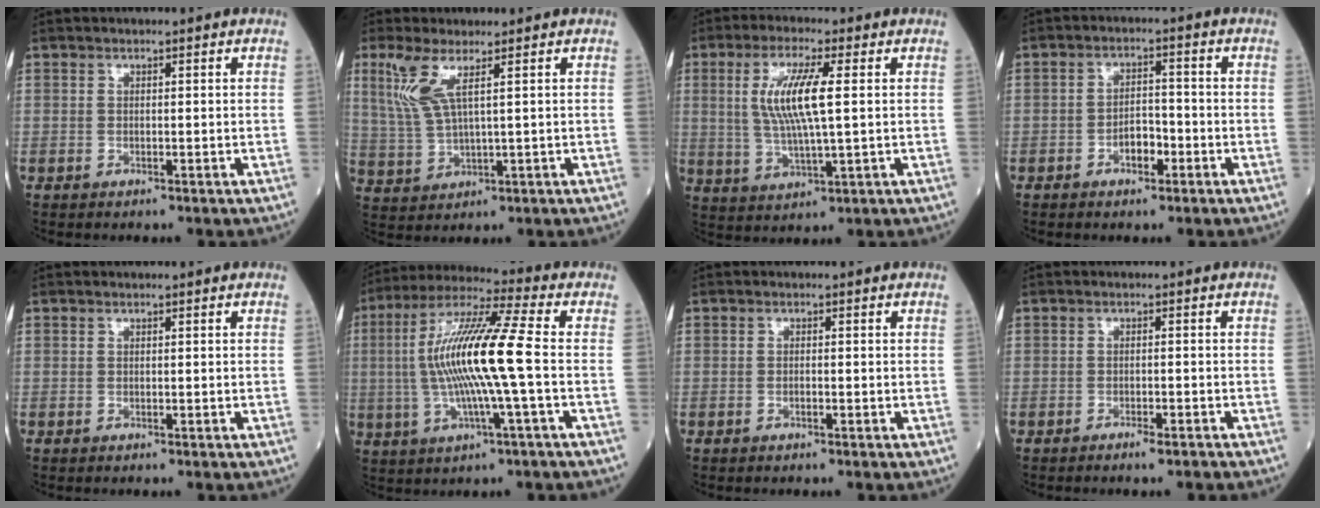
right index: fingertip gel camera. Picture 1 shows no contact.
{"total": 6.2, "force": [2.8, 0.7, 5.5], "torque": [-0.140, 0.002, 0.064]}
{"total": 9.2, "force": [1.7, 1.1, 9.0], "torque": [-0.190, 0.001, 0.034]}
{"total": 3.7, "force": [-1.8, 1.8, 2.7], "torque": [-0.042, 0.007, -0.034]}
{"total": 0.0}
{"total": 15.2, "force": [-0.5, 0.1, 15.2], "torque": [-0.303, 0.011, -0.018]}
{"total": 0.6, "force": [-0.4, 0.1, 0.5], "torque": [-0.011, 0.001, -0.008]}
{"total": 2.0, "force": [-1.6, 0.2, 1.1], "torque": [-0.019, -0.001, -0.023]}